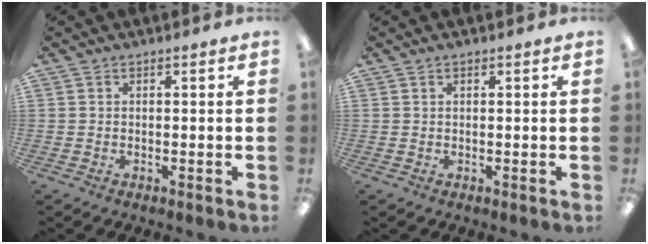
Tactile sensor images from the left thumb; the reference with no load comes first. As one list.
[{"total": 0.5, "force": [0.4, 0.2, 0.3], "torque": [-0.007, 0.003, 0.007]}]